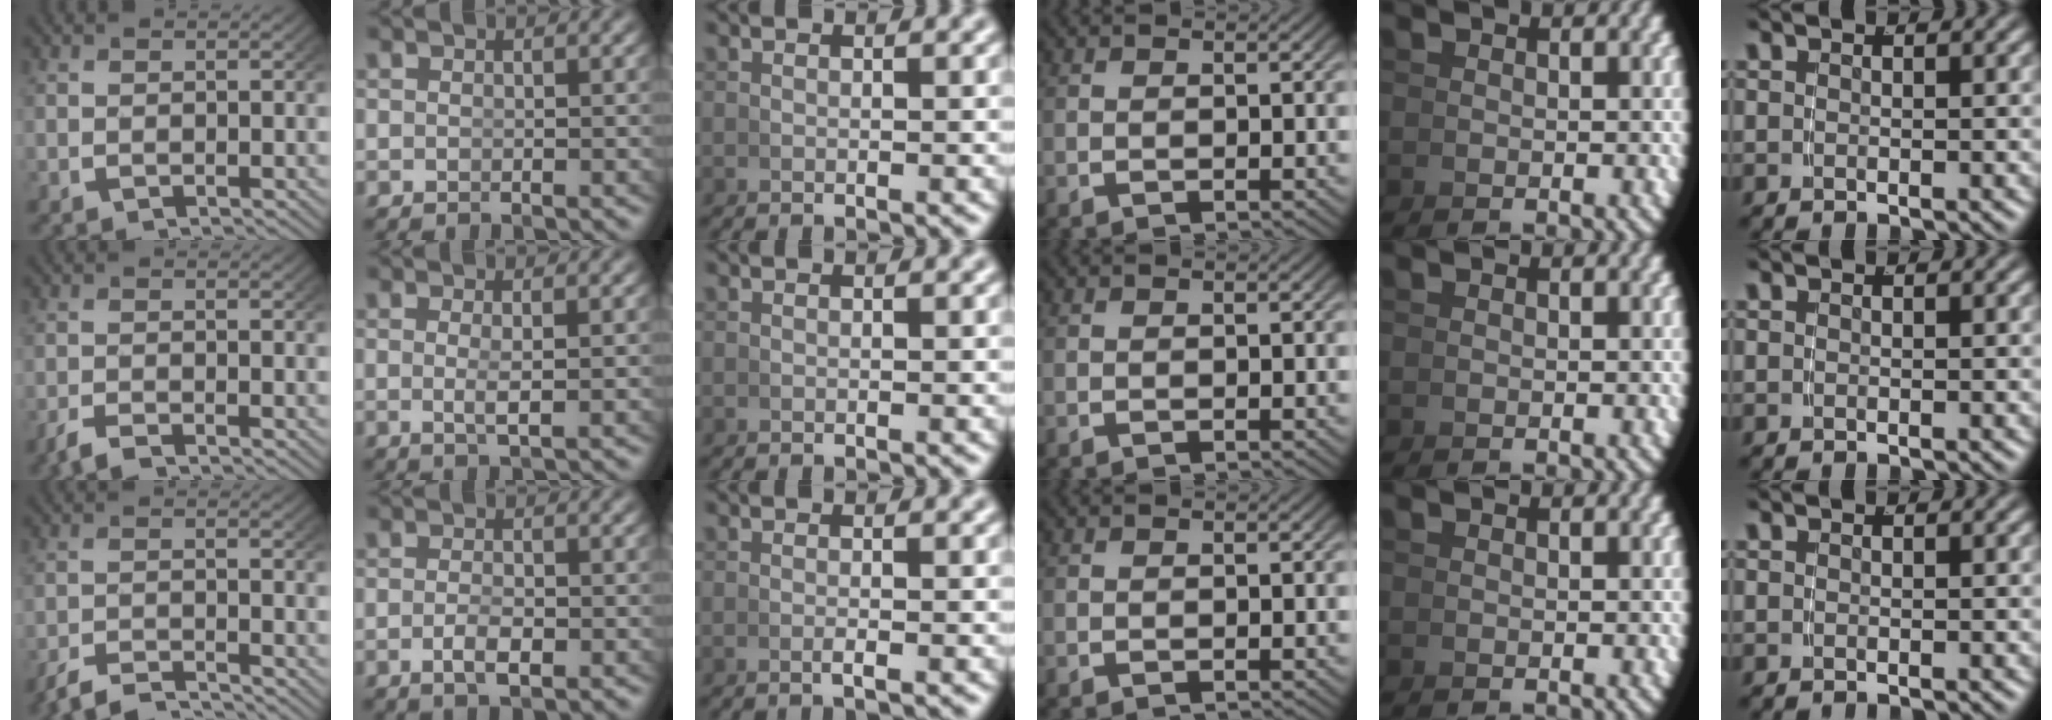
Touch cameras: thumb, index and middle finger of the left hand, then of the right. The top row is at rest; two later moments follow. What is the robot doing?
{"motion": "grasp_and_lifting", "object": "photo album"}